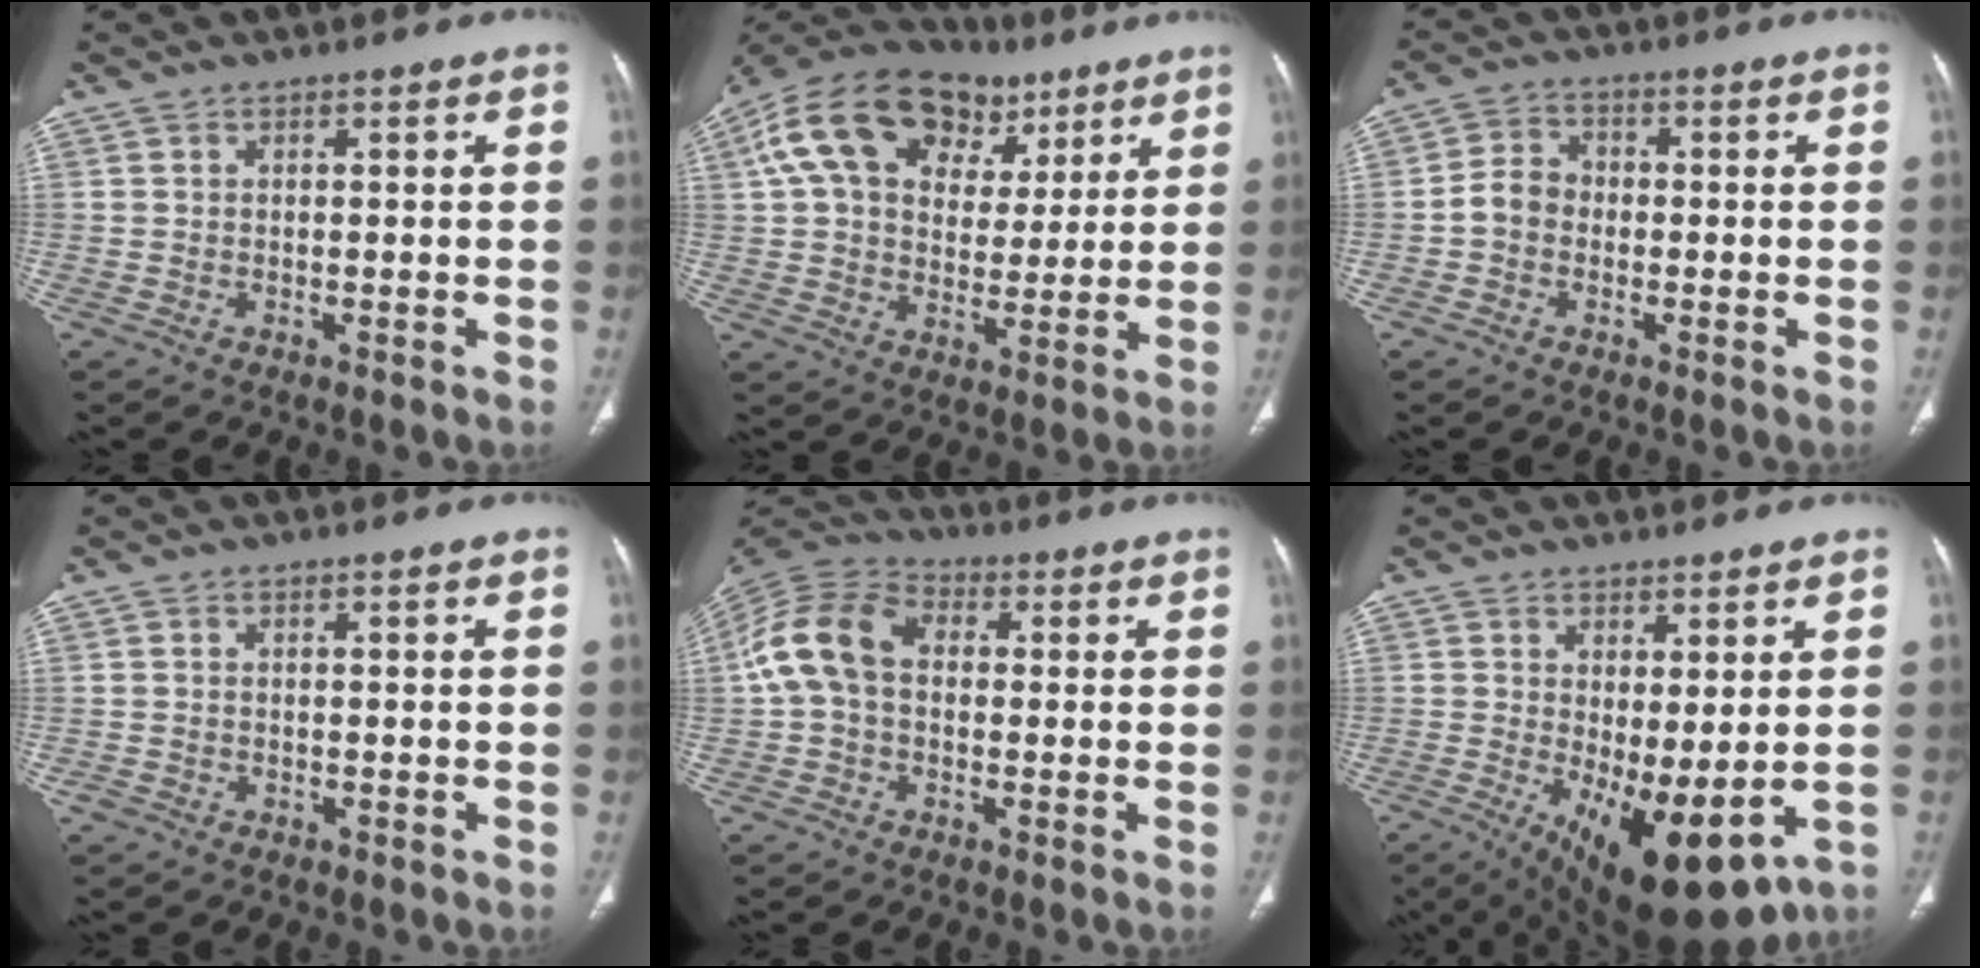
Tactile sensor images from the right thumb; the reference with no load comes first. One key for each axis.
{"total": 22.3, "fx": 9.7, "fy": 14.9, "fz": 13.5, "tx": -0.221, "ty": 0.021, "tz": 0.160}
{"total": 4.8, "fx": -1.0, "fy": 4.0, "fz": 2.4, "tx": -0.032, "ty": 0.017, "tz": -0.029}
{"total": 1.0, "fx": -0.6, "fy": 0.8, "fz": 0.3, "tx": -0.008, "ty": 0.004, "tz": -0.012}
{"total": 11.5, "fx": 0.4, "fy": 8.1, "fz": 8.1, "tx": -0.158, "ty": 0.033, "tz": -0.004}
{"total": 13.5, "fx": -2.9, "fy": 5.3, "fz": 12.1, "tx": -0.186, "ty": -0.023, "tz": -0.021}